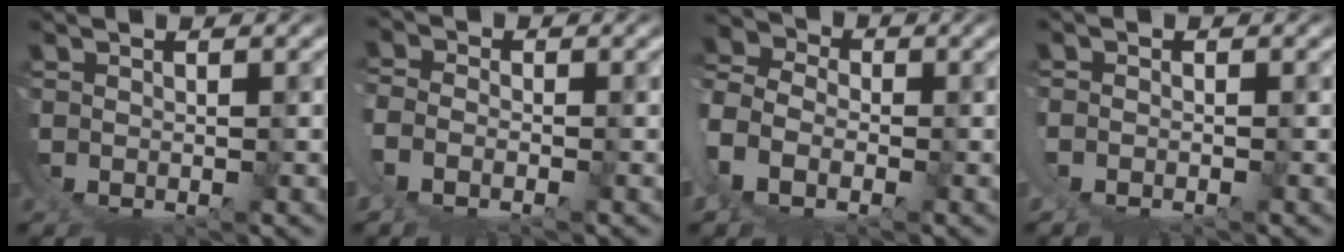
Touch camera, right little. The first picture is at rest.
{"total": 4.4, "force": [0.9, 3.6, 2.3], "torque": [-0.067, -0.009, 0.013]}
{"total": 9.7, "force": [3.6, 7.8, 4.7], "torque": [-0.121, 0.003, 0.040]}
{"total": 1.9, "force": [0.2, 1.6, 1.0], "torque": [-0.028, -0.004, 0.004]}